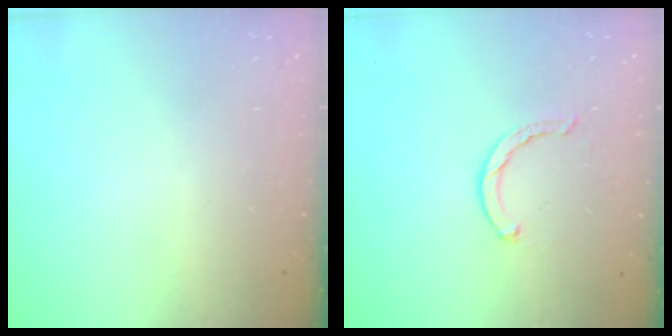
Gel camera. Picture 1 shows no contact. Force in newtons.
{"total": 1.5, "press": 1.5, "slide": 0.3}